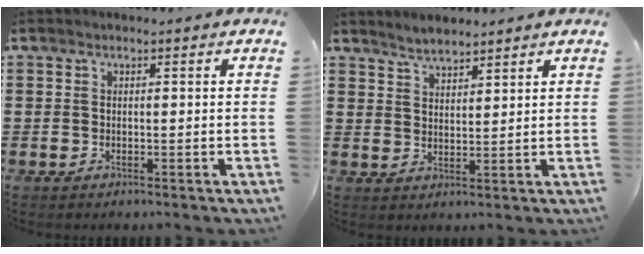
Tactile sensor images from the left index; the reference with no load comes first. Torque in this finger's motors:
{"motor_torque": [0.08, -0.05, 0.04, 0.01]}